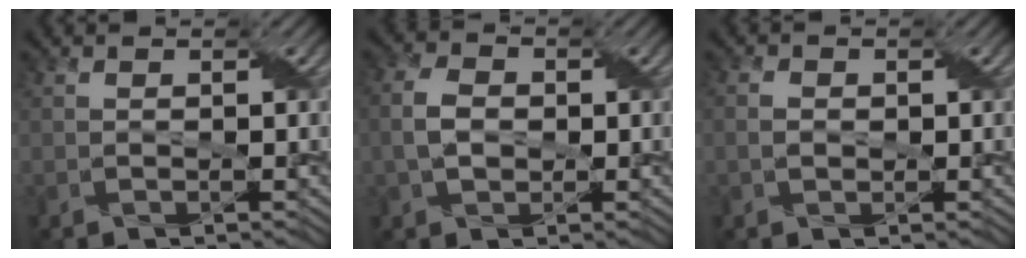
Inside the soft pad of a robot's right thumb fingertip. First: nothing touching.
{"total": 4.2, "force": [-0.2, 3.0, 2.9], "torque": [-0.071, 0.004, -0.008]}
{"total": 1.8, "force": [-0.1, 1.5, 1.1], "torque": [-0.026, 0.000, -0.002]}